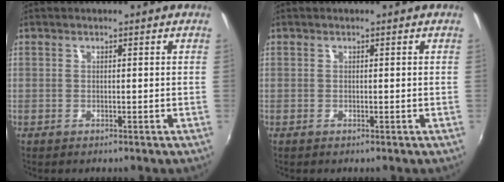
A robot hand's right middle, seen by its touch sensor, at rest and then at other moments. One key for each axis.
{"total": 0.0}